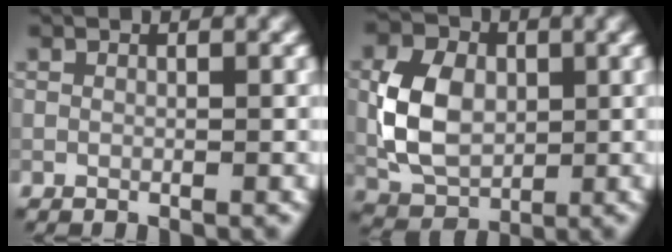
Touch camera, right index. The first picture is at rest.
{"total": 6.5, "force": [0.2, 4.7, 4.5], "torque": [-0.089, 0.003, -0.002]}